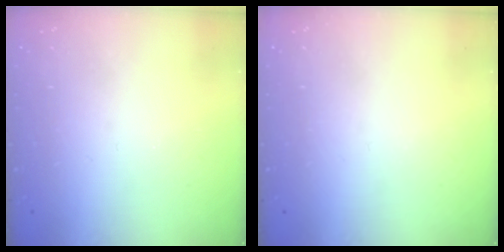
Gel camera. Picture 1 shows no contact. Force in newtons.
{"total": 0.0}